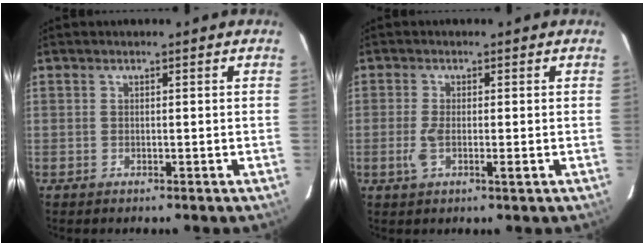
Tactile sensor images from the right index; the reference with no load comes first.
{"total": 3.5, "force": [-0.9, 0.8, 3.3], "torque": [-0.068, -0.006, -0.014]}